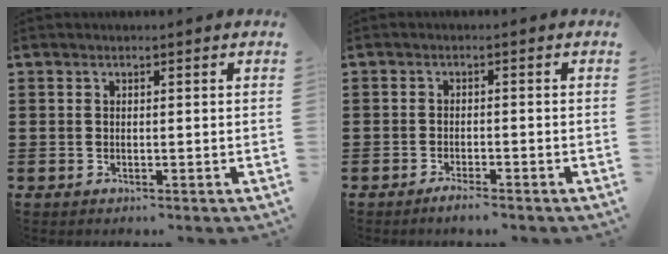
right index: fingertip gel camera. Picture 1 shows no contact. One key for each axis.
{"total": 1.7, "fx": -1.5, "fy": 0.1, "fz": 0.7, "tx": -0.015, "ty": -0.001, "tz": -0.027}